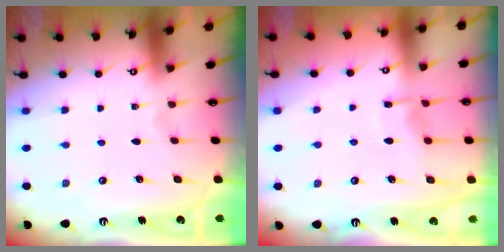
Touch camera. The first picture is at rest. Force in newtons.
{"total": 6.0, "press": 5.9, "slide": 0.7}